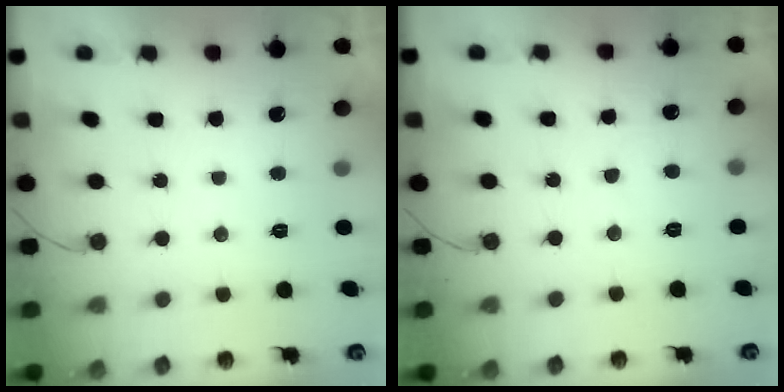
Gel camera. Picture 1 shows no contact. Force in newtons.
{"total": 4.5, "press": 4.5, "slide": 0.3}